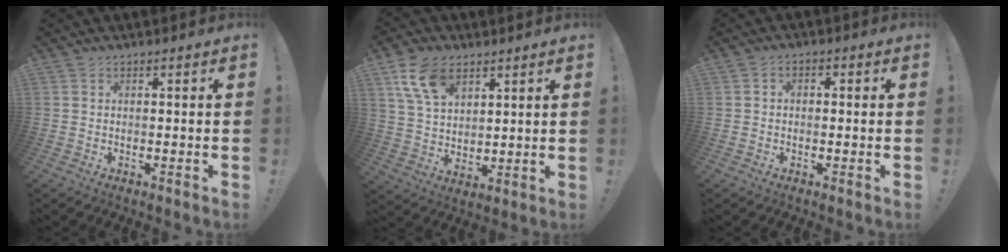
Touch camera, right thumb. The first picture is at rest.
{"total": 13.1, "force": [7.1, 8.1, 7.4], "torque": [-0.127, -0.019, 0.139]}
{"total": 2.0, "force": [-1.3, 1.2, 1.0], "torque": [-0.013, 0.011, -0.024]}